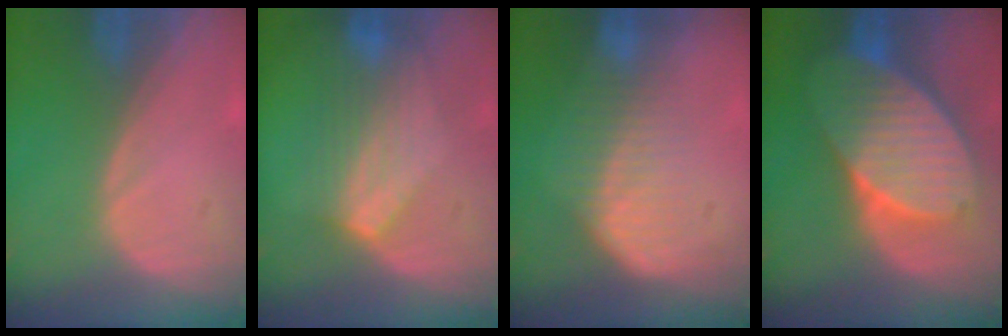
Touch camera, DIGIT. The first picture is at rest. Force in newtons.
{"total": 7.0, "press": 6.6, "slide": 2.3}
{"total": 6.5, "press": 5.9, "slide": 2.7}
{"total": 10.9, "press": 10.9, "slide": 0.6}